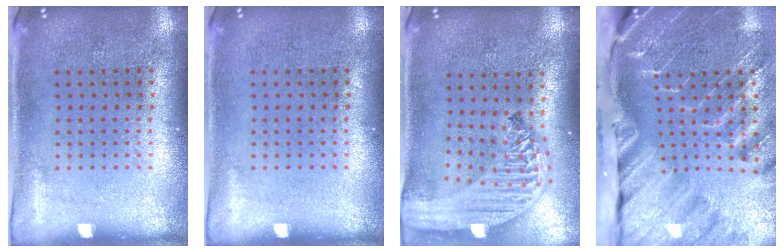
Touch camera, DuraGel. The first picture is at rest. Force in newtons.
{"total": 0.0}
{"total": 2.8, "press": 2.3, "slide": 1.7}
{"total": 4.6, "press": 3.4, "slide": 3.1}